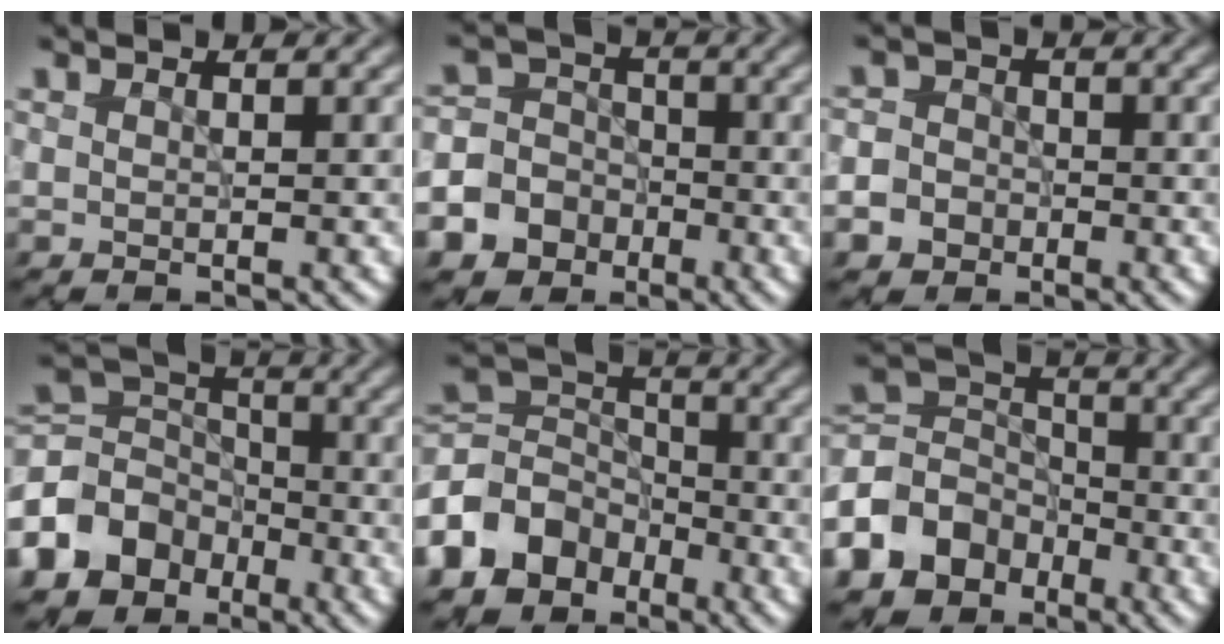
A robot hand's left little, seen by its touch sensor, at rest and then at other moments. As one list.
[{"total": 9.2, "force": [-4.2, 7.9, 2.0], "torque": [-0.047, -0.016, -0.091]}, {"total": 4.8, "force": [-2.2, 4.0, 1.3], "torque": [-0.009, -0.003, -0.058]}, {"total": 7.6, "force": [-3.8, 6.0, 2.8], "torque": [-0.060, 0.007, -0.093]}, {"total": 7.6, "force": [-3.7, 5.8, 3.1], "torque": [-0.064, 0.007, -0.095]}, {"total": 7.7, "force": [-3.8, 6.0, 2.9], "torque": [-0.067, 0.005, -0.095]}]